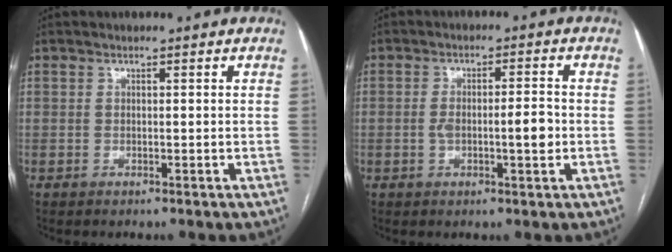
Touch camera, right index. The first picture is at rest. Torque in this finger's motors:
{"motor_torque": [0.82, -0.02, 0.20, 0.09]}